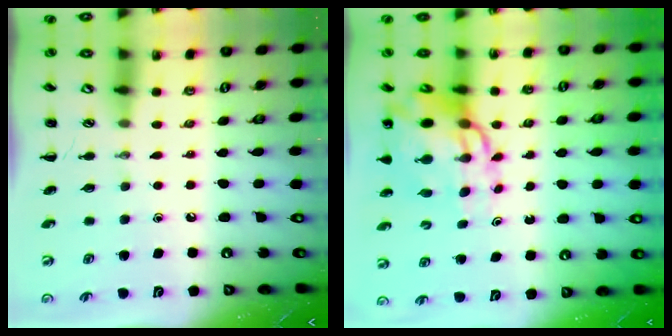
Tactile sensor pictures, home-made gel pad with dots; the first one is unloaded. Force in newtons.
{"total": 13.0, "press": 12.5, "slide": 3.7}